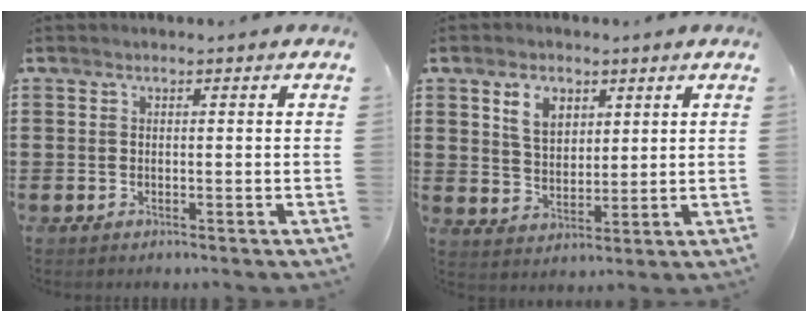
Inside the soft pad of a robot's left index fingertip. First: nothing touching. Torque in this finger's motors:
{"motor_torque": [1.39, -0.63, 0.54, 0.07]}